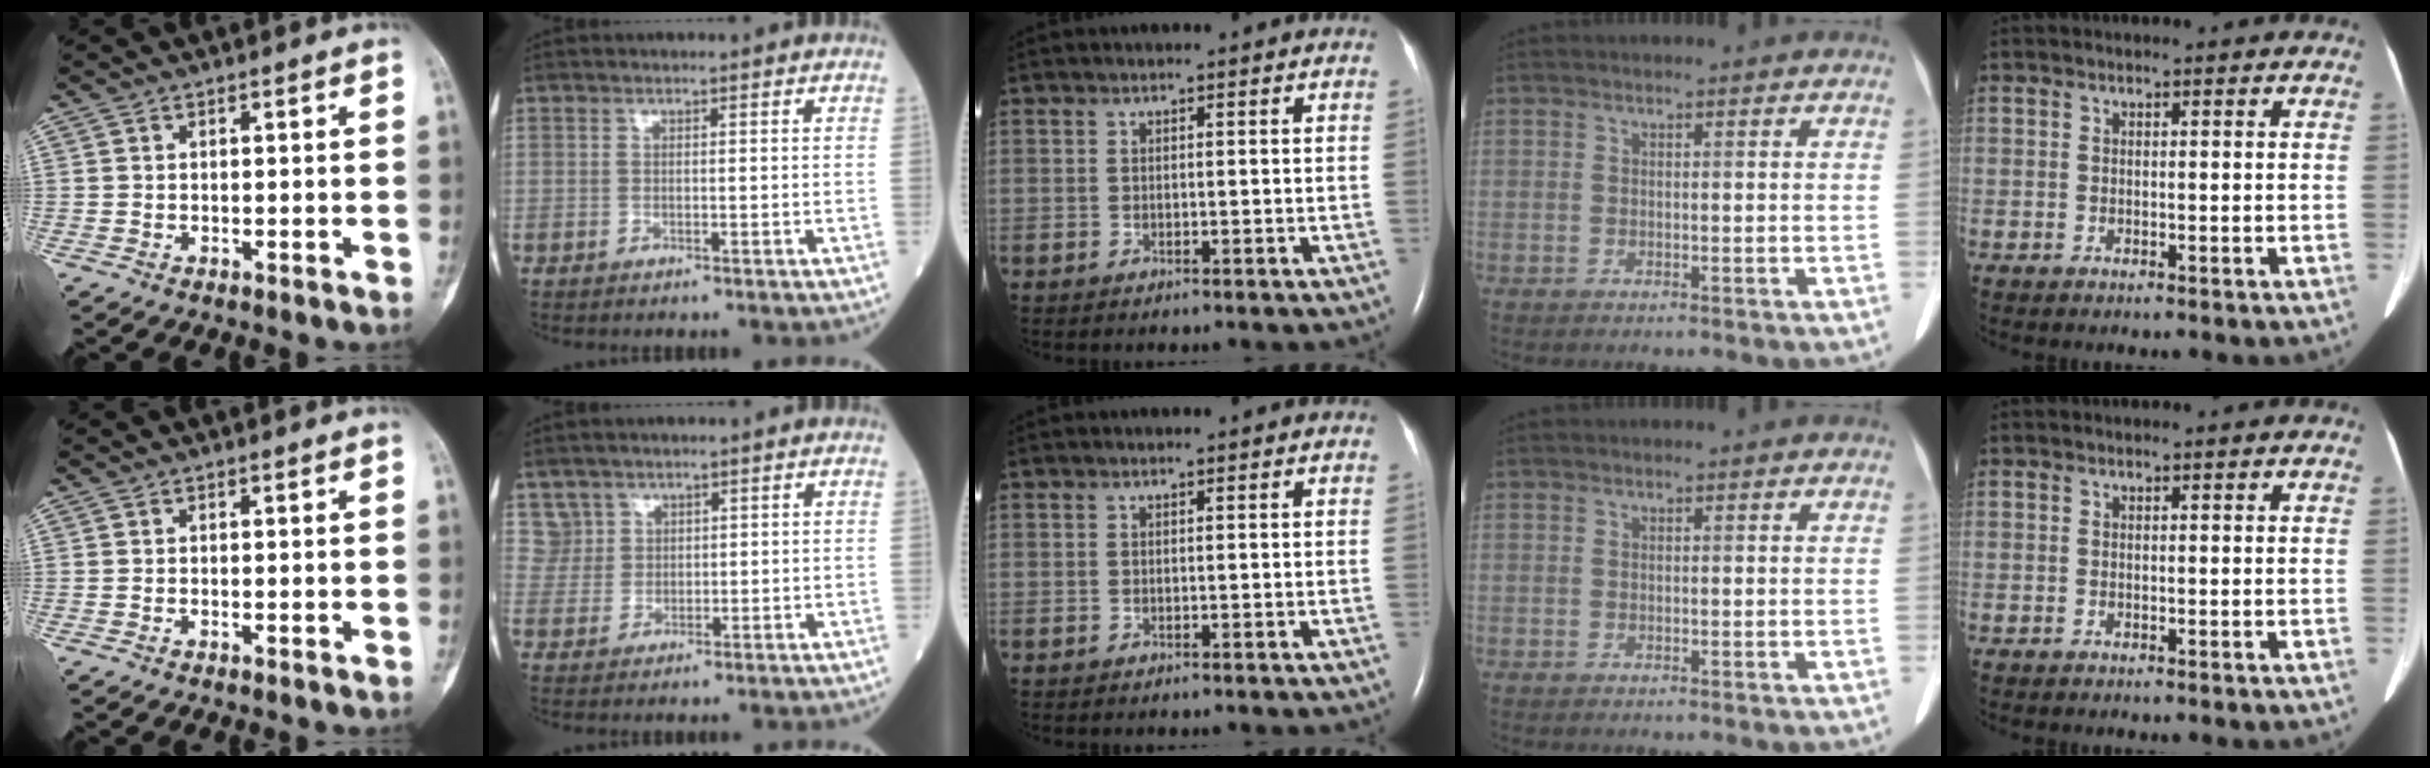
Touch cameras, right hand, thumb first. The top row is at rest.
{"index": {"total": 3.0, "force": [2.0, 2.1, -0.7], "torque": [0.024, 0.008, 0.037]}}